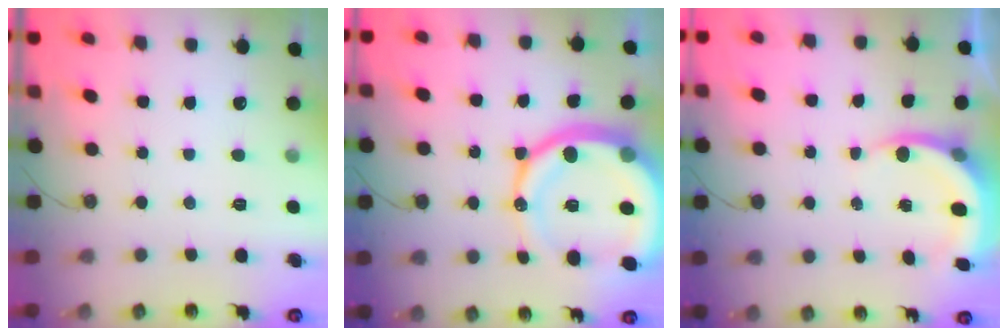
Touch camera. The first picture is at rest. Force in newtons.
{"total": 22.5, "press": 22.4, "slide": 2.6}
{"total": 4.8, "press": 4.8, "slide": 0.3}